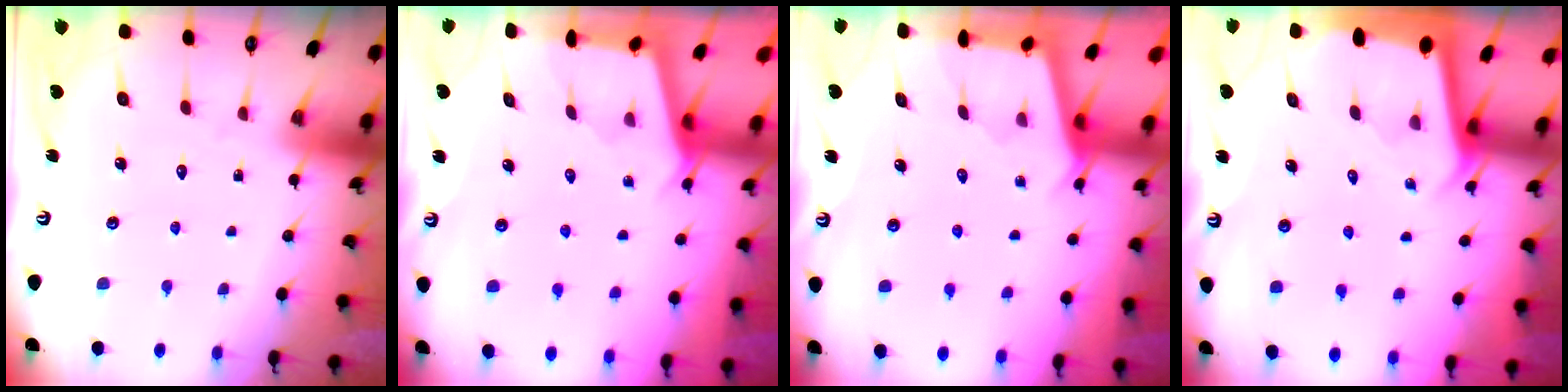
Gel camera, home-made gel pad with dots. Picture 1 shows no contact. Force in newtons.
{"total": 2.7, "press": 2.7, "slide": 0.3}
{"total": 2.9, "press": 2.9, "slide": 0.3}
{"total": 2.3, "press": 2.3, "slide": 0.4}